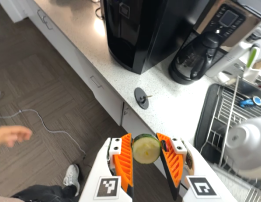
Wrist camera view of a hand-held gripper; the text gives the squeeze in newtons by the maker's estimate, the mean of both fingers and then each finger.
{"total": 11.0, "left": 11.2, "right": 10.7}